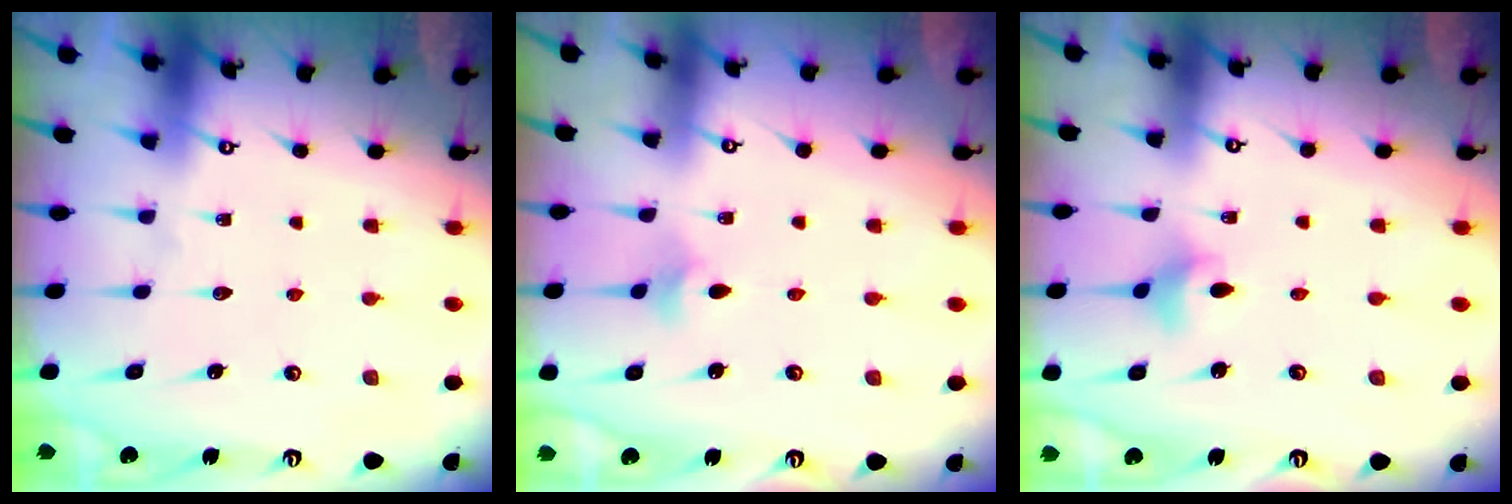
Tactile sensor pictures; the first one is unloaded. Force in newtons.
{"total": 3.0, "press": 2.9, "slide": 0.7}
{"total": 3.0, "press": 3.0, "slide": 0.1}